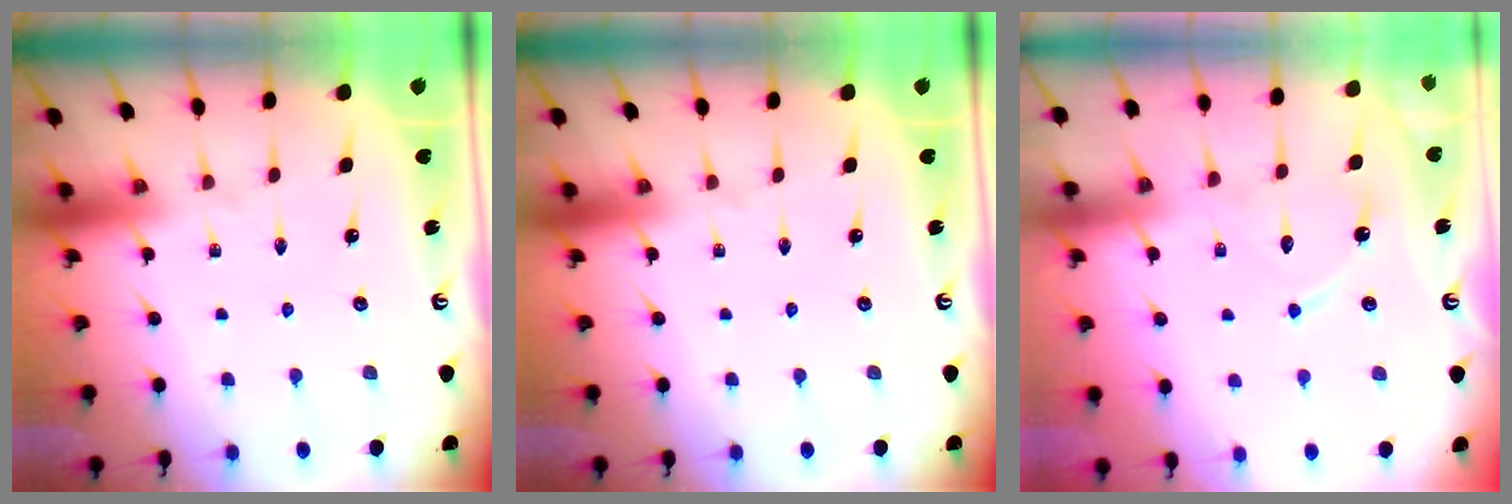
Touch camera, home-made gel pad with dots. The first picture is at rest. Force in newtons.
{"total": 0.0}
{"total": 8.9, "press": 8.8, "slide": 0.7}